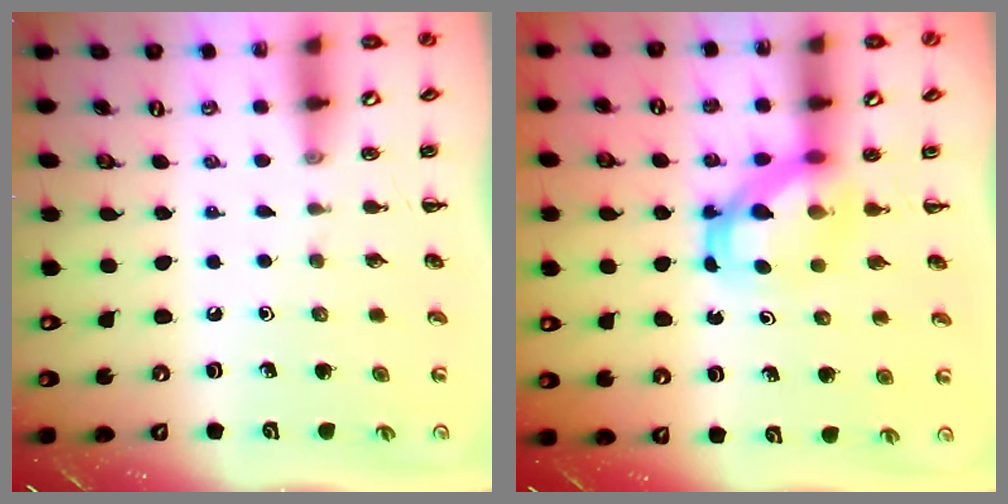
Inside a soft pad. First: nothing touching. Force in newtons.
{"total": 5.3, "press": 5.2, "slide": 1.2}